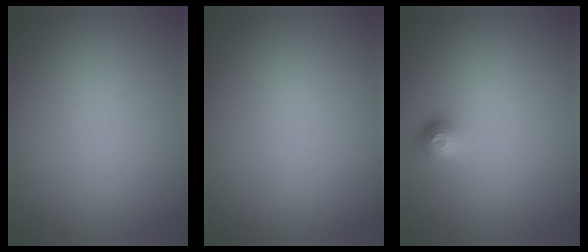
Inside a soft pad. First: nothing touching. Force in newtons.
{"total": 0.0}
{"total": 1.4, "press": 1.1, "slide": 0.9}